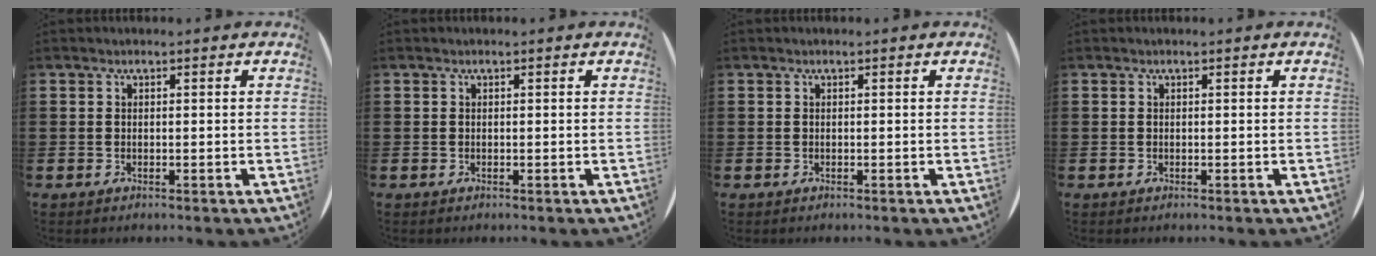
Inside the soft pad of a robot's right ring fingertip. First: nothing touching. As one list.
[{"total": 0.0}, {"total": 0.0}, {"total": 0.0}]